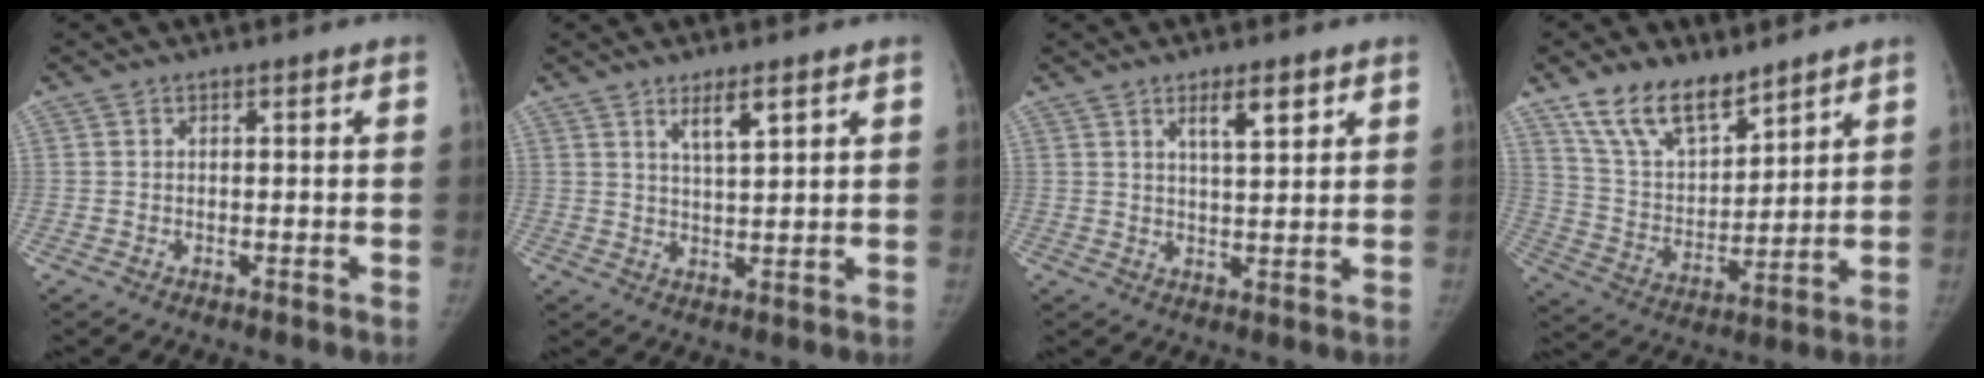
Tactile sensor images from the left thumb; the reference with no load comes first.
{"total": 4.5, "force": [2.7, 0.9, 3.4], "torque": [-0.056, -0.023, 0.052]}
{"total": 5.2, "force": [2.9, 1.5, 4.0], "torque": [-0.056, -0.020, 0.050]}
{"total": 13.8, "force": [10.1, 6.6, 6.7], "torque": [-0.090, -0.054, 0.198]}